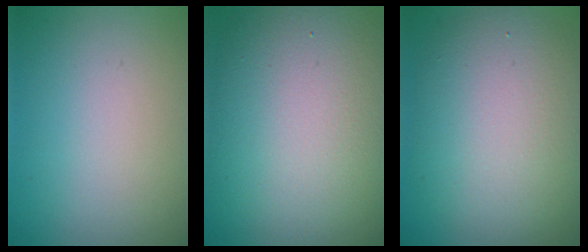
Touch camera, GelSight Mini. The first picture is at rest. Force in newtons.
{"total": 14.9, "press": 14.9, "slide": 0.8}
{"total": 9.4, "press": 9.4, "slide": 0.6}